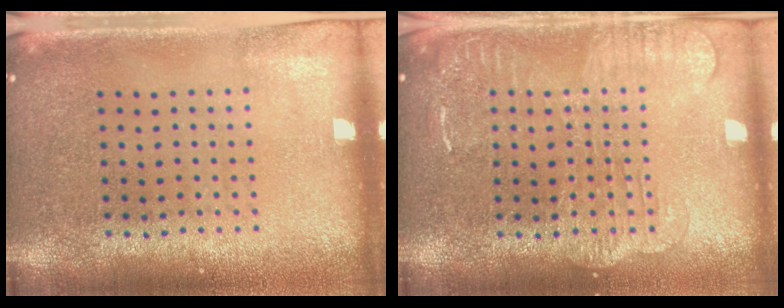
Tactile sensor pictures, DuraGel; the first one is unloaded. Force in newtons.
{"total": 2.8, "press": 2.8, "slide": 0.3}